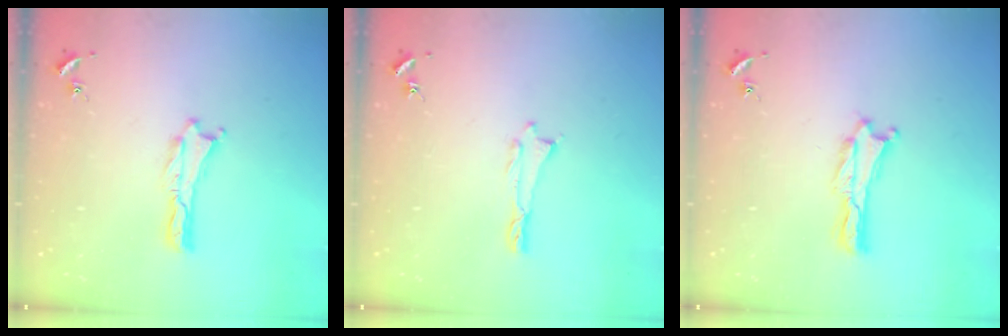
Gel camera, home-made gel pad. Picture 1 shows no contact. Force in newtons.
{"total": 0.0}
{"total": 0.0}